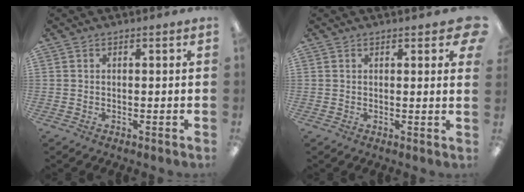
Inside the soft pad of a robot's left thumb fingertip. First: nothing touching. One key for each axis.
{"total": 2.9, "fx": 1.7, "fy": 0.8, "fz": 2.2, "tx": -0.023, "ty": -0.006, "tz": 0.025}